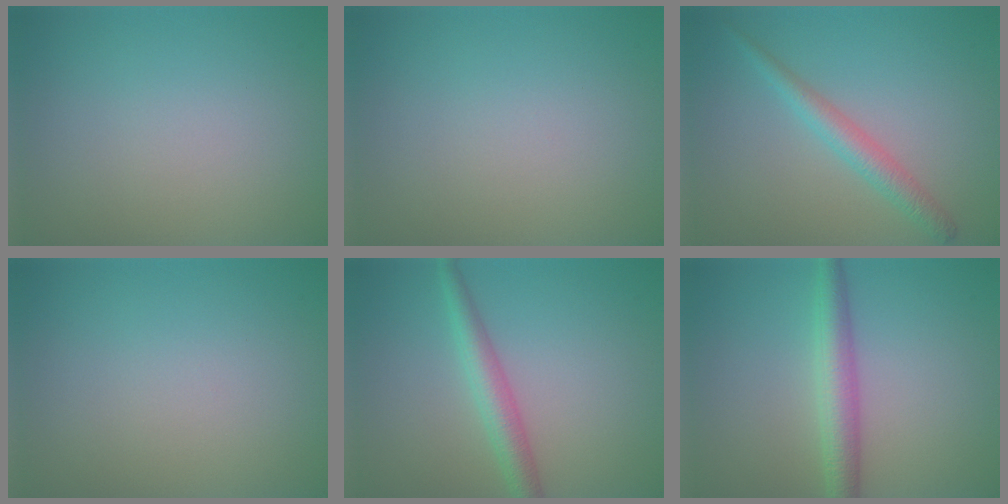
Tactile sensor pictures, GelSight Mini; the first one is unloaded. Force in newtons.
{"total": 0.0}
{"total": 2.4, "press": 2.4, "slide": 0.1}
{"total": 0.0}
{"total": 3.0, "press": 3.0, "slide": 0.0}
{"total": 3.5, "press": 3.5, "slide": 0.1}